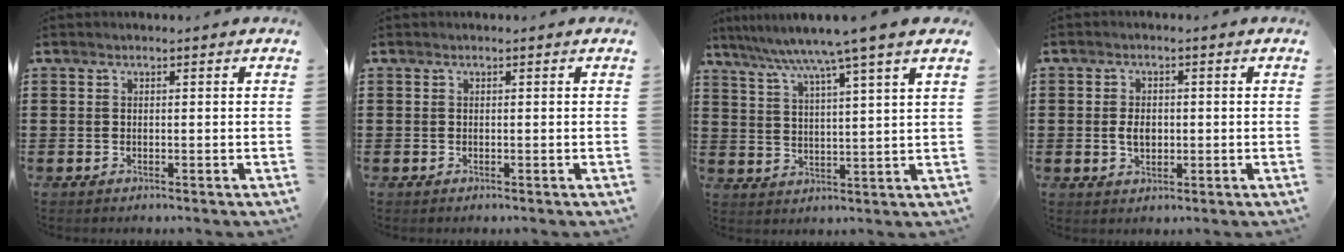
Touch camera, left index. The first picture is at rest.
{"total": 0.0}
{"total": 6.7, "force": [5.4, -1.2, 3.9], "torque": [-0.096, -0.029, 0.085]}
{"total": 3.2, "force": [0.0, 2.1, 2.5], "torque": [-0.050, 0.006, -0.001]}